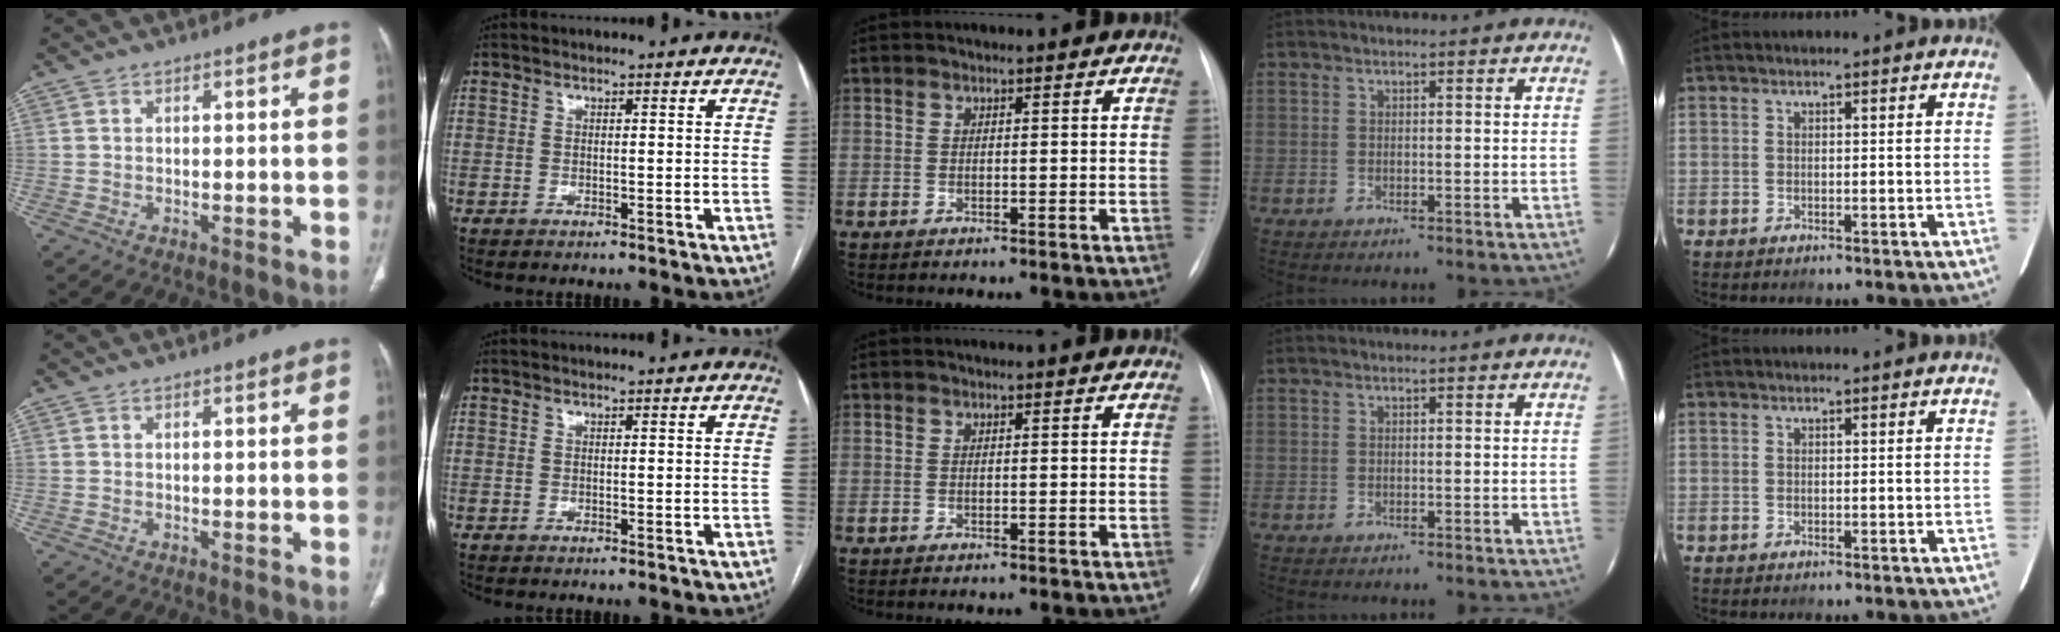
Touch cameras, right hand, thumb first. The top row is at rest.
{}